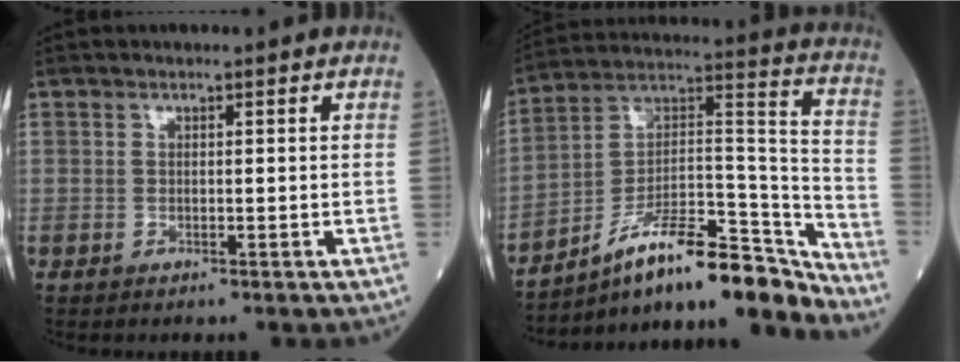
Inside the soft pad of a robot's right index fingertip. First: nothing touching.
{"total": 20.3, "force": [-15.5, 4.2, 12.5], "torque": [-0.159, 0.050, -0.248]}